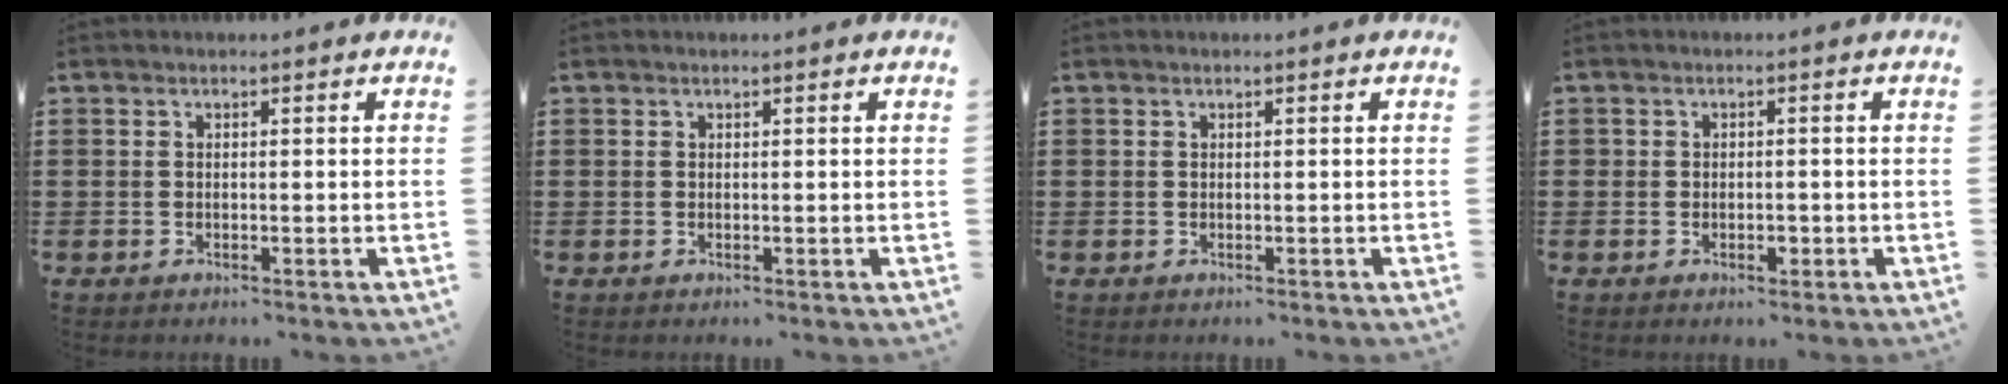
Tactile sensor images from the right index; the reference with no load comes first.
{"total": 0.0}
{"total": 0.0}
{"total": 1.5, "force": [-0.6, 1.1, 0.9], "torque": [-0.018, 0.001, -0.011]}